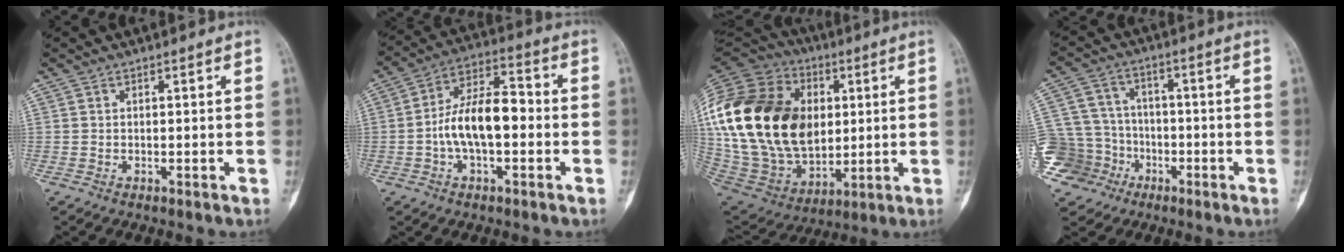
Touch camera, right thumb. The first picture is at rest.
{"total": 12.5, "force": [-1.7, 6.2, 10.7], "torque": [-0.186, 0.042, -0.038]}
{"total": 36.0, "force": [4.7, 24.6, 25.8], "torque": [-0.539, 0.022, 0.102]}
{"total": 14.5, "force": [-6.4, 12.3, 4.4], "torque": [-0.093, 0.043, -0.108]}